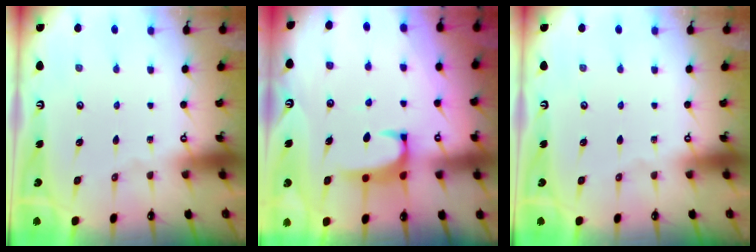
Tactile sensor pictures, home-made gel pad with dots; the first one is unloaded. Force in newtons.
{"total": 1.9, "press": 1.9, "slide": 0.3}
{"total": 0.0}